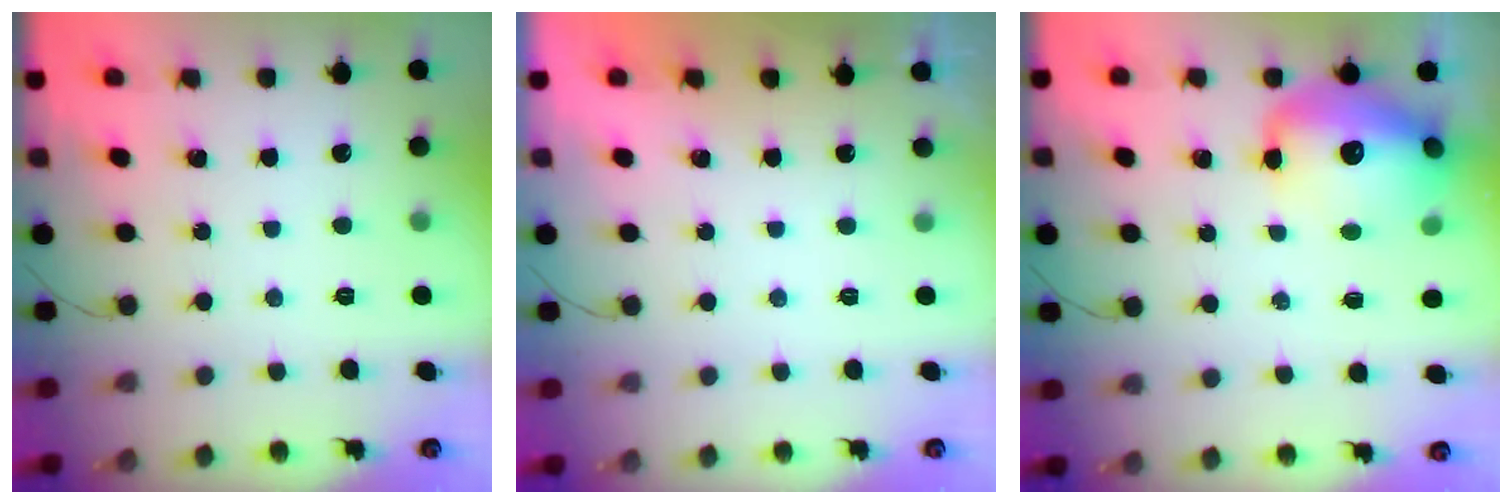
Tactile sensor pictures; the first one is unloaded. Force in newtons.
{"total": 1.8, "press": 0.1, "slide": 1.8}
{"total": 16.7, "press": 16.3, "slide": 3.4}